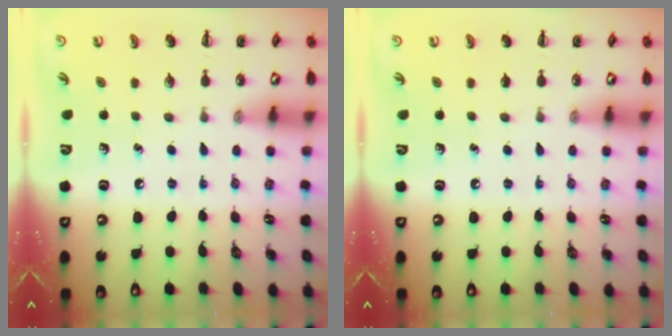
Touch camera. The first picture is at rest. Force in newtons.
{"total": 0.0}